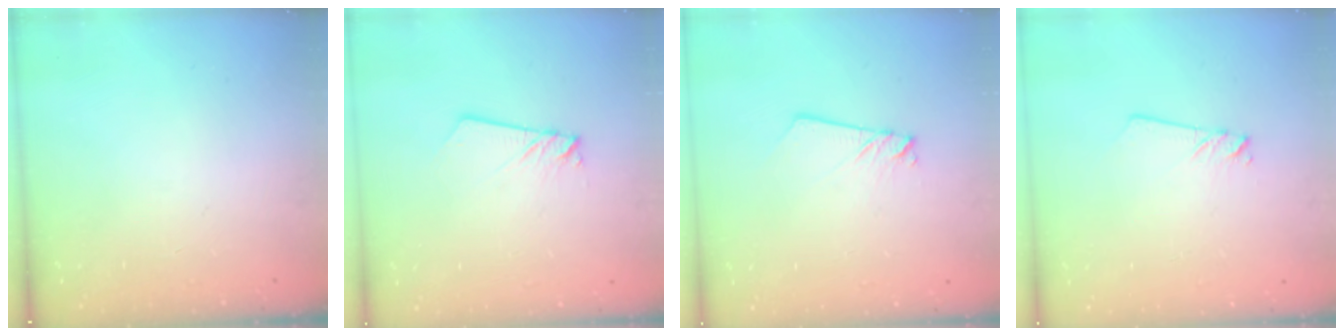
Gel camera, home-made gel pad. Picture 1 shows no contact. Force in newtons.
{"total": 1.9, "press": 1.9, "slide": 0.2}
{"total": 2.4, "press": 2.4, "slide": 0.2}
{"total": 2.0, "press": 2.0, "slide": 0.1}